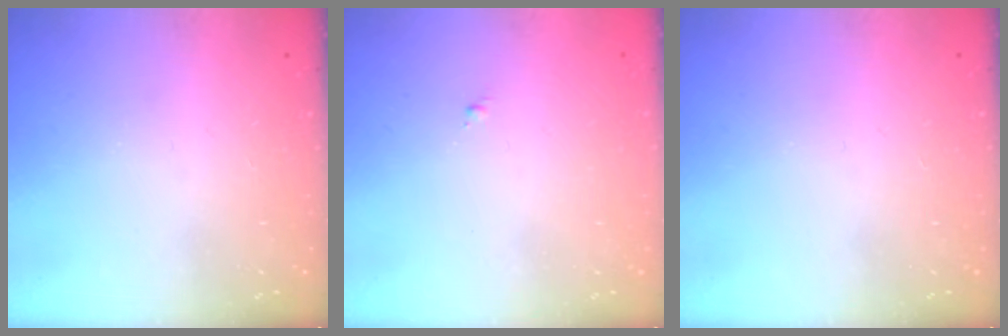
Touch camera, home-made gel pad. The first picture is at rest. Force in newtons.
{"total": 0.7, "press": 0.7, "slide": 0.2}
{"total": 0.0}